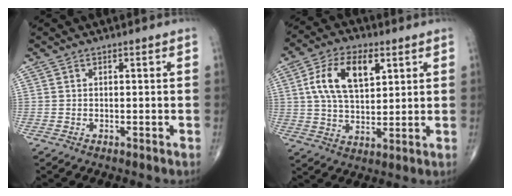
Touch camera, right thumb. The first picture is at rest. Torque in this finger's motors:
{"motor_torque": [0.12, 0.32, 0.23, -0.13, 0.37]}